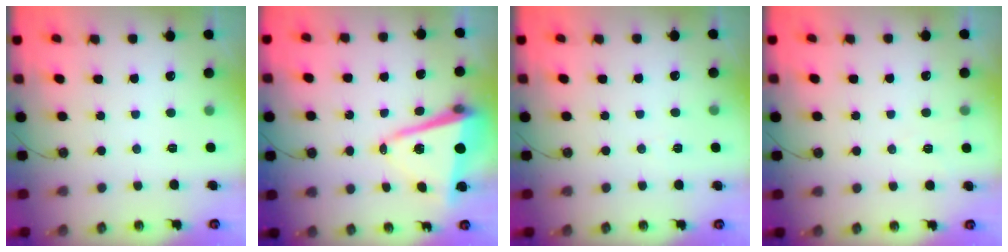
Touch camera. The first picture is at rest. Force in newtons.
{"total": 10.5, "press": 10.3, "slide": 1.8}
{"total": 2.6, "press": 1.7, "slide": 1.9}
{"total": 5.4, "press": 3.1, "slide": 4.5}